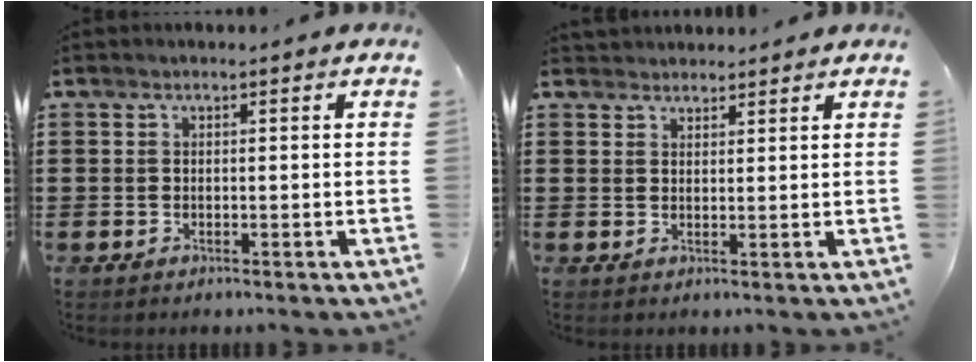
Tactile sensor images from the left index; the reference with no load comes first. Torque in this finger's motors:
{"motor_torque": [0.90, -0.85, 0.39, 0.09]}